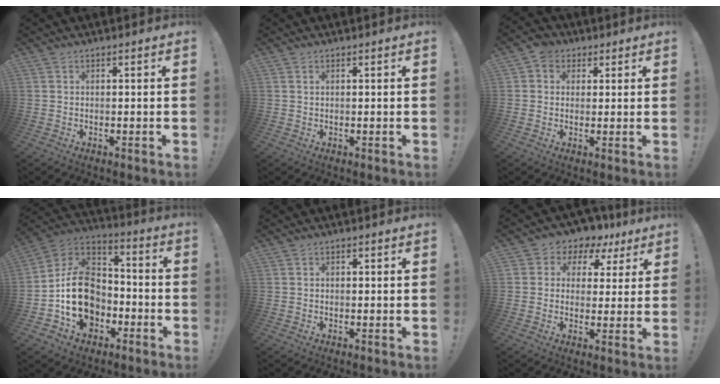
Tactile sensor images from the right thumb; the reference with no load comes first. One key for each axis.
{"total": 0.7, "fx": 0.5, "fy": 0.2, "fz": 0.5, "tx": -0.017, "ty": 0.003, "tz": 0.010}
{"total": 4.5, "fx": 1.3, "fy": 4.0, "fz": 1.6, "tx": -0.029, "ty": 0.002, "tz": 0.026}
{"total": 19.1, "fx": -4.7, "fy": 14.8, "fz": 11.1, "tx": -0.178, "ty": 0.029, "tz": -0.067}
{"total": 0.6, "fx": -0.1, "fy": 0.5, "fz": 0.3, "tx": -0.005, "ty": 0.001, "tz": -0.004}
{"total": 6.3, "fx": 2.1, "fy": 5.5, "fz": 2.2, "tx": -0.033, "ty": -0.016, "tz": 0.042}